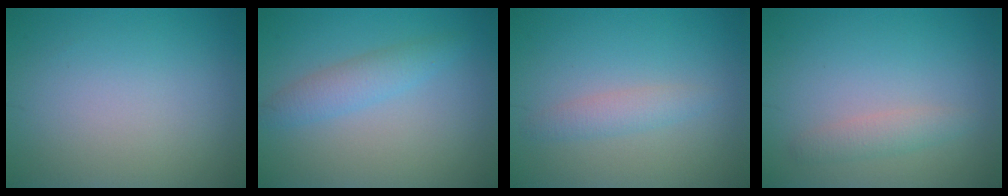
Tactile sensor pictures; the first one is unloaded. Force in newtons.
{"total": 2.5, "press": 2.5, "slide": 0.1}
{"total": 1.7, "press": 1.7, "slide": 0.1}
{"total": 1.6, "press": 1.6, "slide": 0.0}